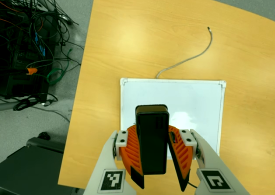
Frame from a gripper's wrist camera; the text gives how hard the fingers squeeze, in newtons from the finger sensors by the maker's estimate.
{"total": 10.8, "left": 10.5, "right": 11.1}